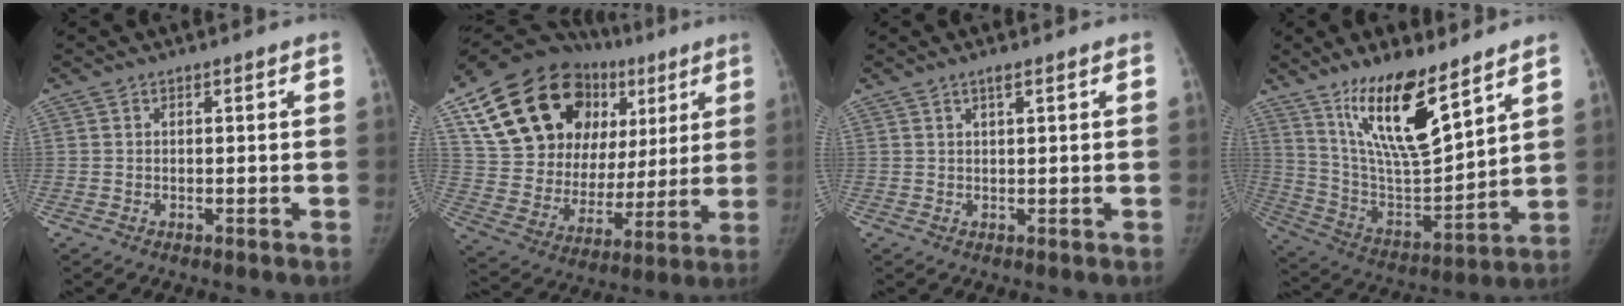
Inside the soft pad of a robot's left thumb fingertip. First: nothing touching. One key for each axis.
{"total": 29.1, "fx": 12.1, "fy": 18.9, "fz": 18.5, "tx": -0.251, "ty": 0.030, "tz": 0.214}
{"total": 1.4, "fx": 0.9, "fy": 0.2, "fz": 1.1, "tx": -0.020, "ty": 0.000, "tz": 0.017}
{"total": 18.5, "fx": 12.0, "fy": 5.1, "fz": 13.1, "tx": -0.205, "ty": -0.071, "tz": 0.231}